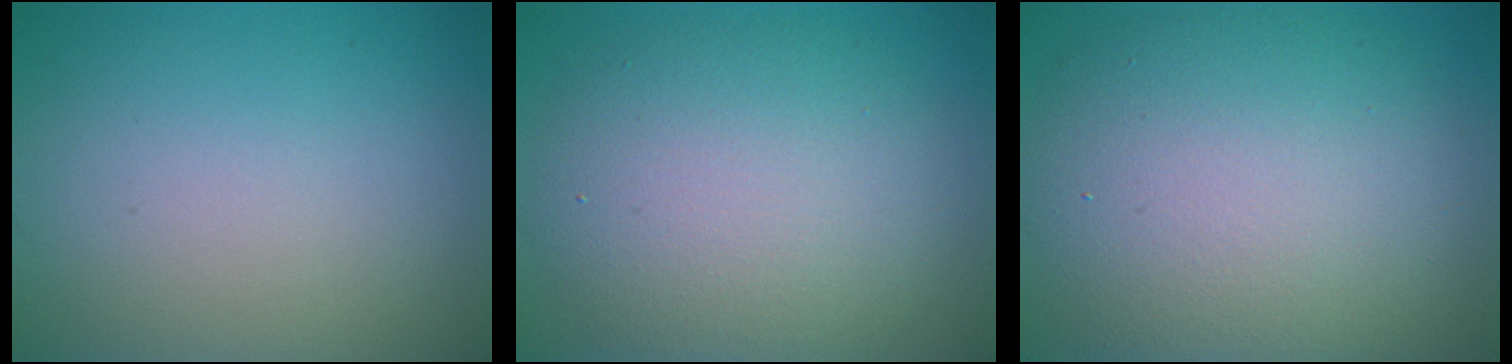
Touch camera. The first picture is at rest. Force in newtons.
{"total": 8.1, "press": 8.1, "slide": 0.3}
{"total": 10.8, "press": 10.8, "slide": 1.0}